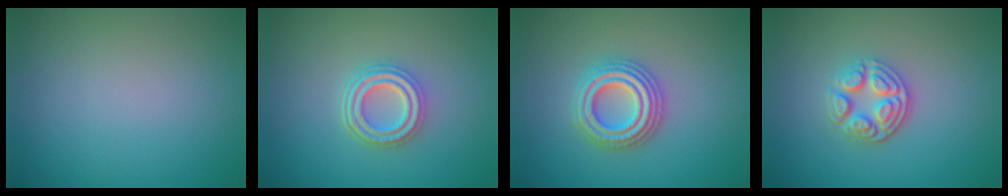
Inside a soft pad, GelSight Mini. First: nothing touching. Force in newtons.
{"total": 4.2, "press": 3.2, "slide": 2.8}
{"total": 4.4, "press": 4.4, "slide": 0.7}
{"total": 3.6, "press": 3.1, "slide": 1.9}